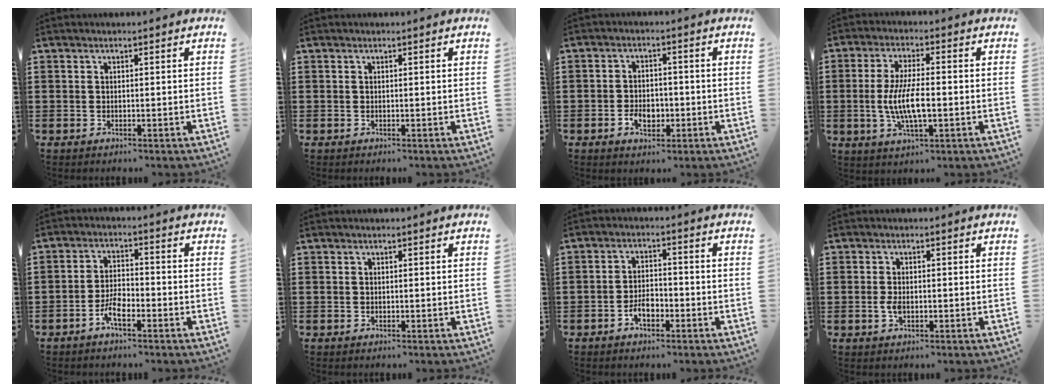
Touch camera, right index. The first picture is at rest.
{"total": 0.0}
{"total": 3.9, "force": [-1.3, 2.6, 2.6], "torque": [-0.041, 0.001, -0.025]}
{"total": 7.6, "force": [-1.3, 2.3, 7.1], "torque": [-0.158, -0.009, -0.032]}
{"total": 4.2, "force": [-2.5, 1.6, 3.0], "torque": [-0.066, 0.002, -0.050]}
{"total": 0.0}
{"total": 3.7, "force": [-2.0, 1.8, 2.6], "torque": [-0.054, 0.002, -0.039]}
{"total": 1.9, "force": [-0.5, 1.2, 1.4], "torque": [-0.036, -0.001, -0.011]}